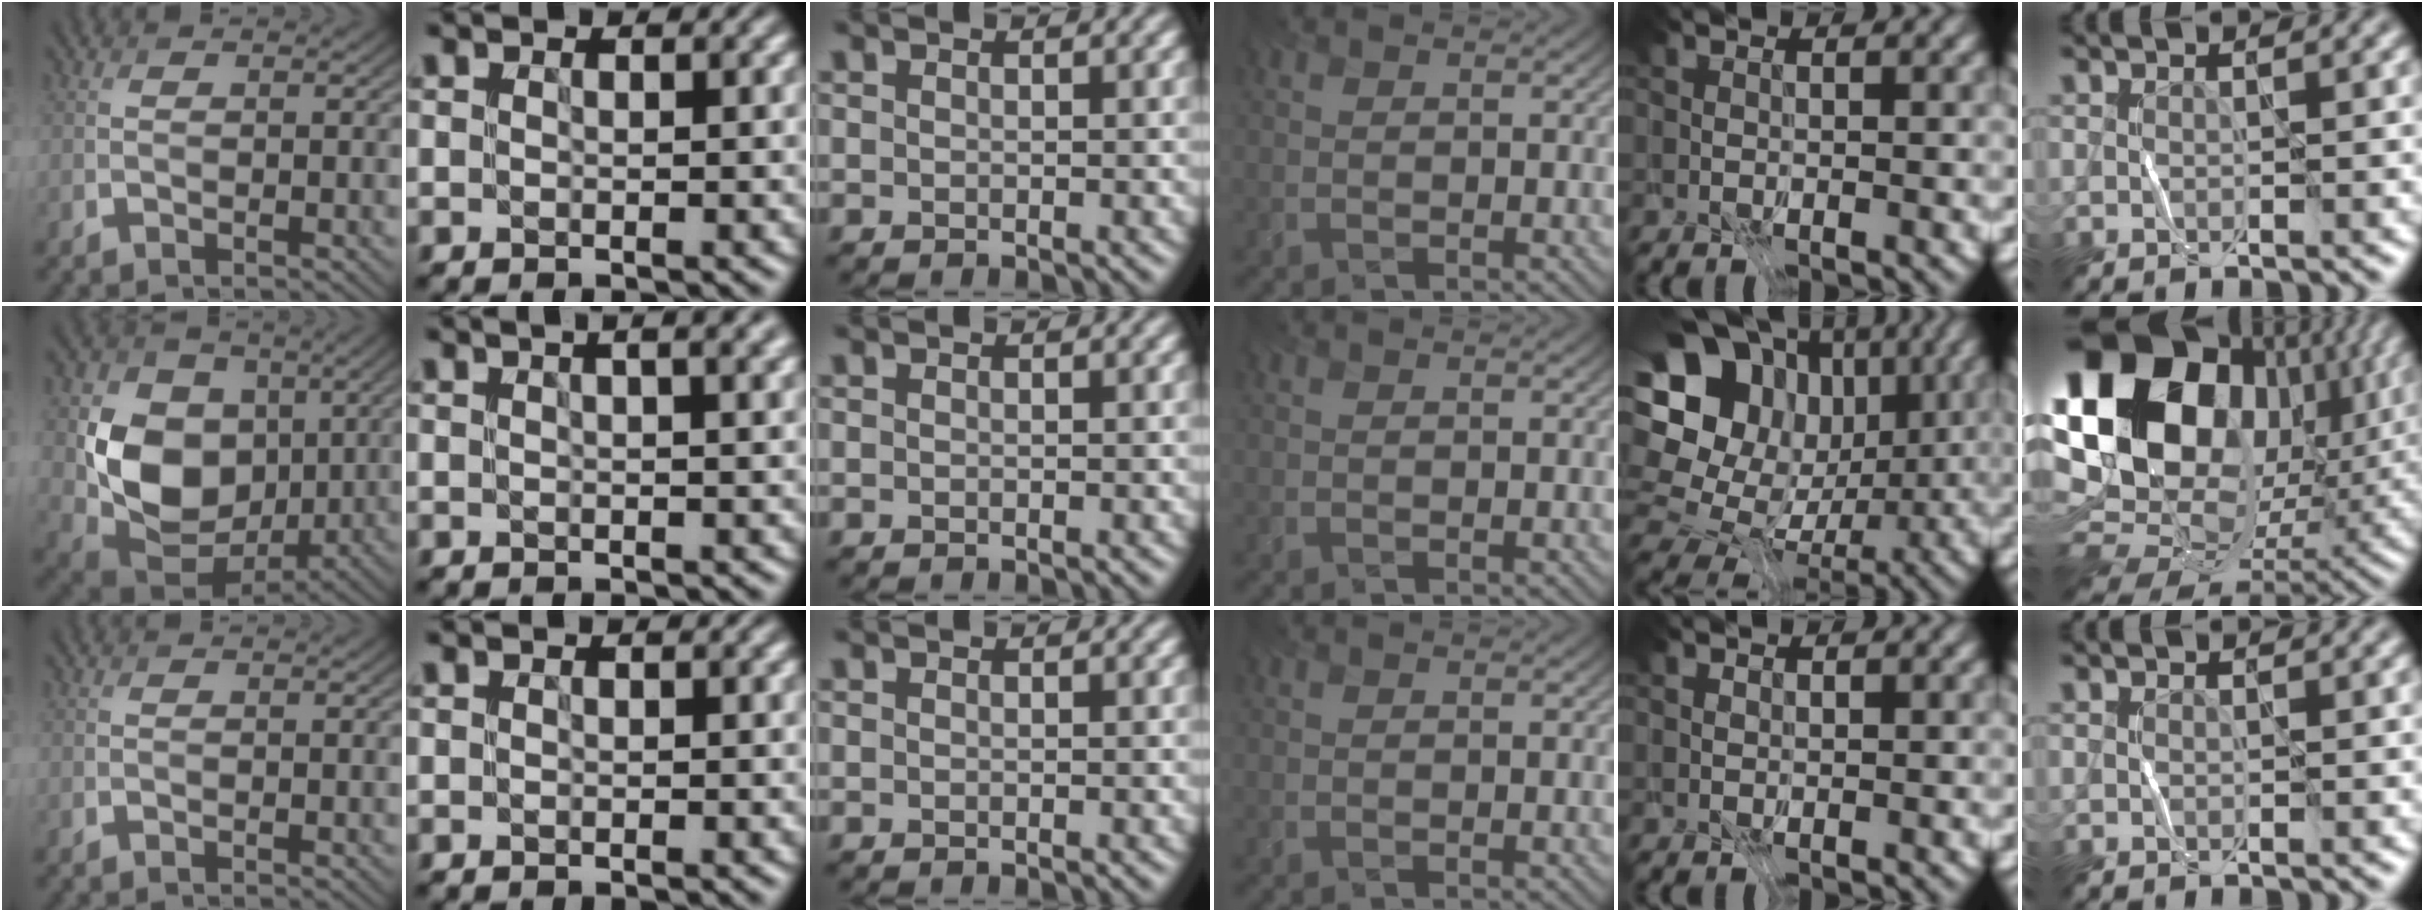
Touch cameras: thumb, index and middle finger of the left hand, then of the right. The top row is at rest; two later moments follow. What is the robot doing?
{"motion": "fold", "object": "receipt paper"}